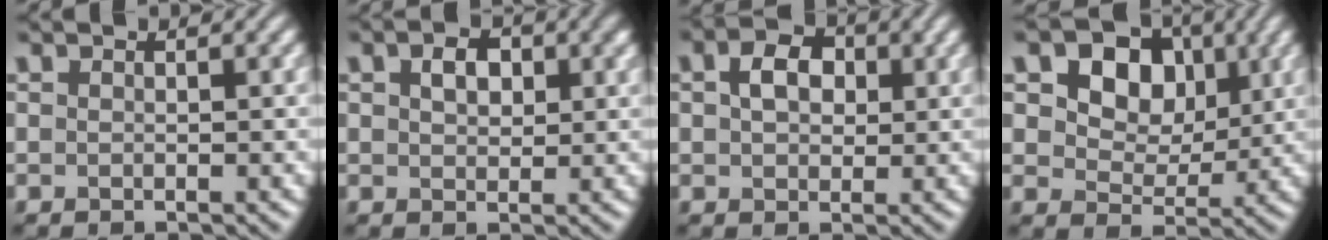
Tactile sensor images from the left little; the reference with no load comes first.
{"total": 2.8, "force": [0.9, 1.8, 1.9], "torque": [-0.036, 0.002, 0.016]}
{"total": 3.8, "force": [0.9, 2.6, 2.5], "torque": [-0.050, 0.007, 0.011]}
{"total": 7.8, "force": [2.9, 5.7, 4.5], "torque": [-0.094, 0.003, 0.043]}